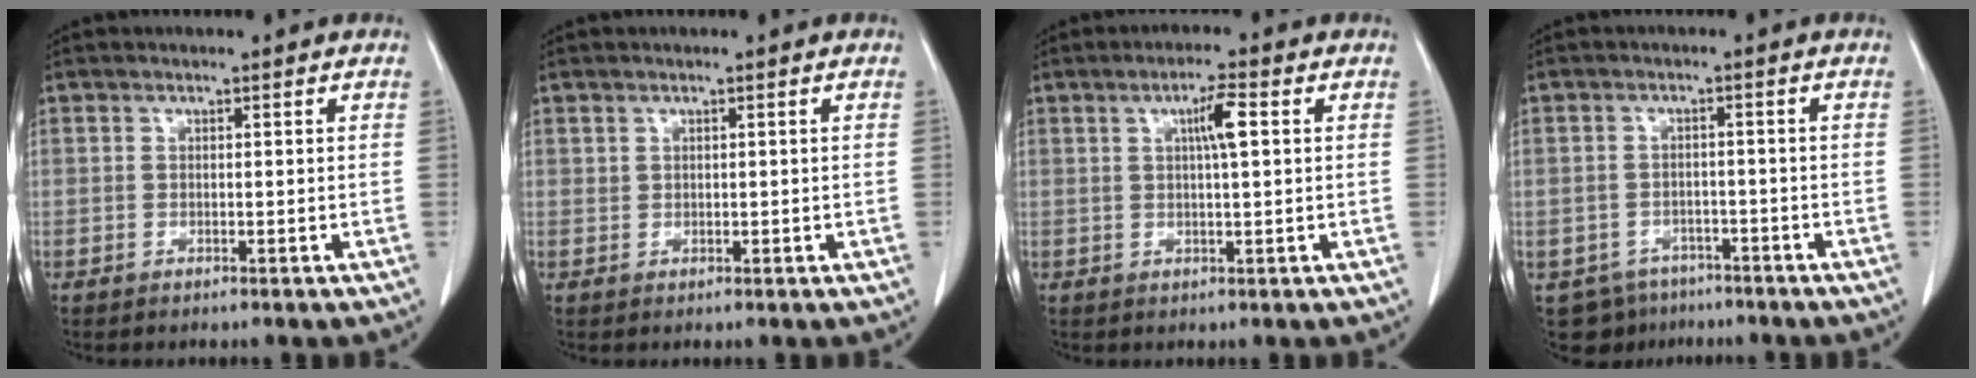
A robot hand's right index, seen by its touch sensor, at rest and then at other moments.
{"total": 0.6, "force": [0.5, 0.4, 0.1], "torque": [0.007, -0.001, 0.009]}
{"total": 4.1, "force": [1.1, 0.3, 3.9], "torque": [-0.072, 0.003, 0.019]}
{"total": 6.2, "force": [-4.1, 4.5, 0.7], "torque": [-0.006, 0.008, -0.054]}